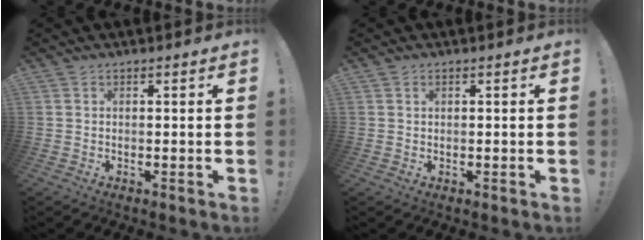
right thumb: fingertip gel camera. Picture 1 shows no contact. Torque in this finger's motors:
{"motor_torque": [0.08, 0.15, -0.01, -0.05, -0.01]}